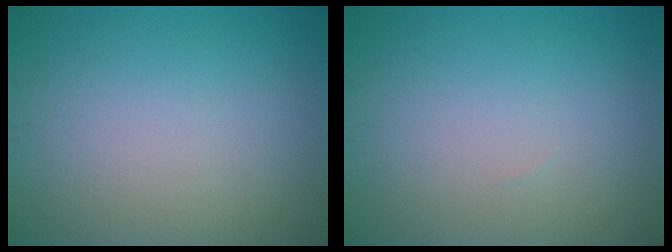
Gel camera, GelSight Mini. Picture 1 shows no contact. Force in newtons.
{"total": 0.0}